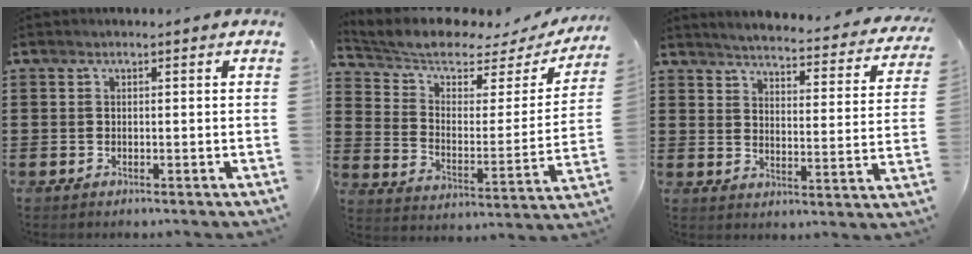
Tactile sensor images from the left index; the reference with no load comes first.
{"total": 6.3, "force": [5.4, 2.0, 2.6], "torque": [-0.079, -0.035, 0.090]}
{"total": 3.5, "force": [3.4, -0.4, 0.8], "torque": [-0.036, -0.033, 0.050]}